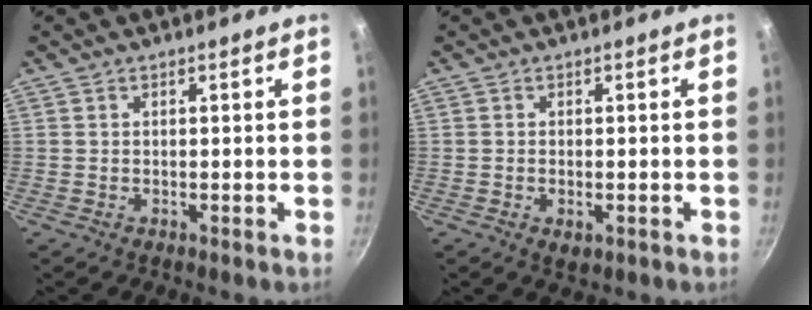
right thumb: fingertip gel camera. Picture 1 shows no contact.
{"total": 2.3, "force": [-0.7, 1.3, 1.7], "torque": [-0.028, -0.005, -0.009]}